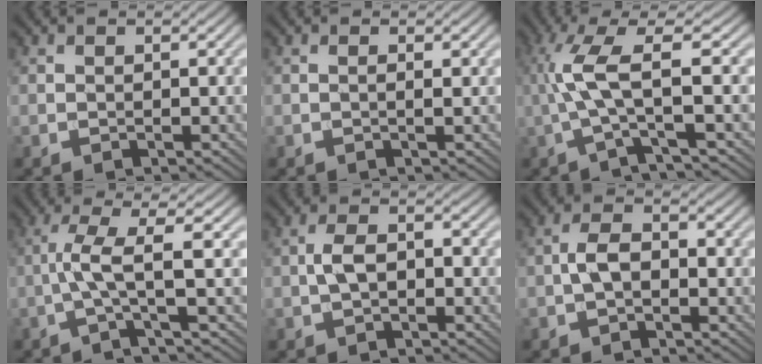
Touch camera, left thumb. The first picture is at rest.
{"total": 0.7, "force": [0.0, 0.0, 0.7], "torque": [-0.012, 0.000, -0.002]}
{"total": 7.2, "force": [-0.4, 0.9, 7.1], "torque": [-0.150, 0.019, -0.017]}
{"total": 5.1, "force": [-0.5, 0.4, 5.1], "torque": [-0.096, 0.010, -0.024]}
{"total": 3.5, "force": [-0.7, 1.9, 2.9], "torque": [-0.061, 0.008, -0.017]}
{"total": 3.5, "force": [-0.8, 2.0, 2.7], "torque": [-0.056, 0.010, -0.020]}